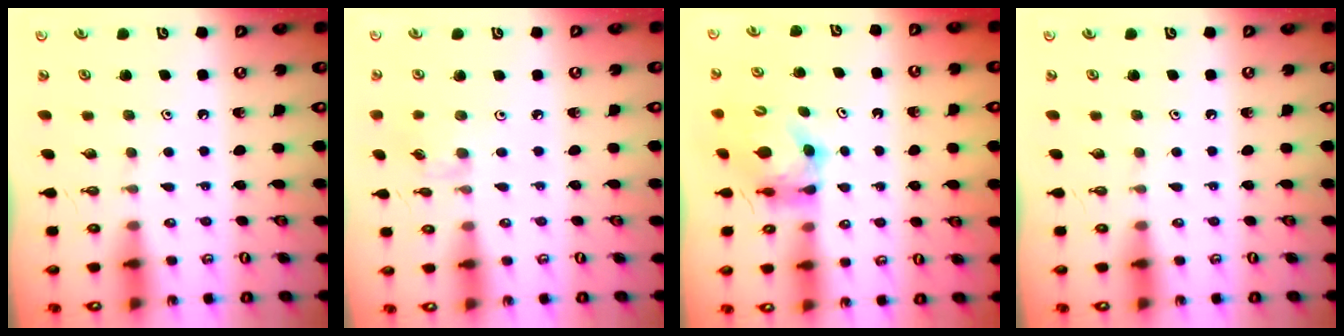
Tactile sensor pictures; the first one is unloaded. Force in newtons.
{"total": 2.9, "press": 2.8, "slide": 0.5}
{"total": 6.1, "press": 6.1, "slide": 0.6}
{"total": 0.0}